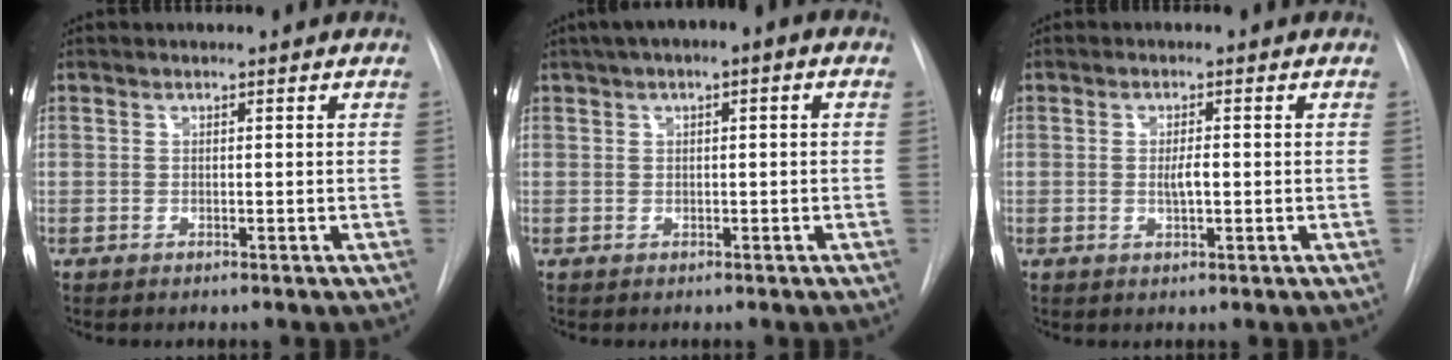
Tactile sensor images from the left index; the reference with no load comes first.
{"total": 4.8, "force": [1.9, 1.5, 4.2], "torque": [-0.067, 0.026, 0.021]}
{"total": 2.2, "force": [-0.2, 0.5, 2.1], "torque": [-0.041, -0.002, -0.004]}